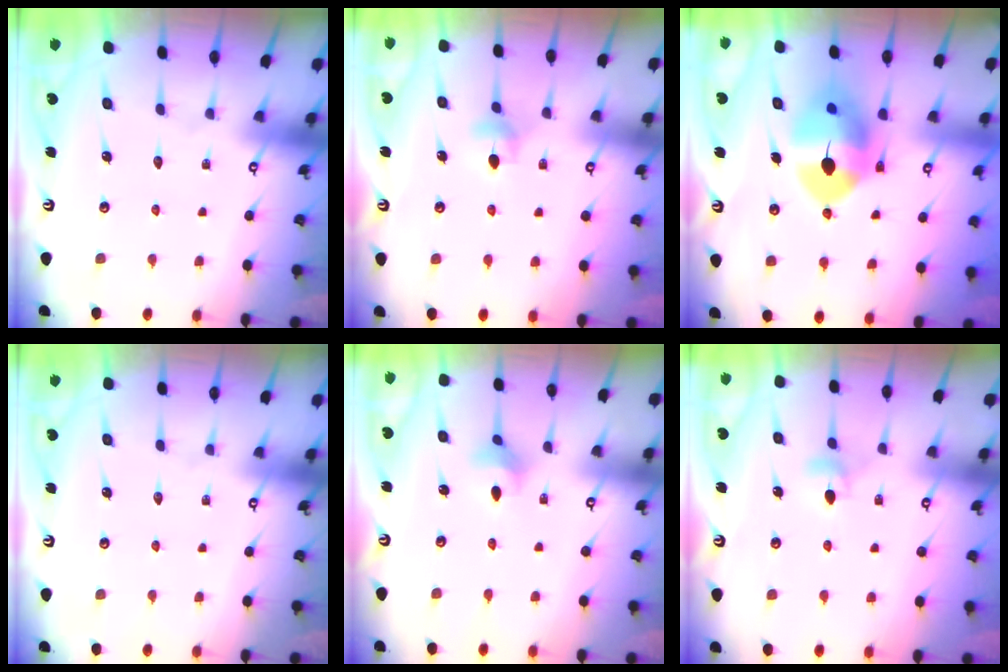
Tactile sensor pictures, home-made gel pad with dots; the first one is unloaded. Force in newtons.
{"total": 4.8, "press": 4.7, "slide": 0.7}
{"total": 10.9, "press": 10.8, "slide": 1.7}
{"total": 0.0}
{"total": 4.1, "press": 4.1, "slide": 0.6}
{"total": 4.3, "press": 4.2, "slide": 0.6}